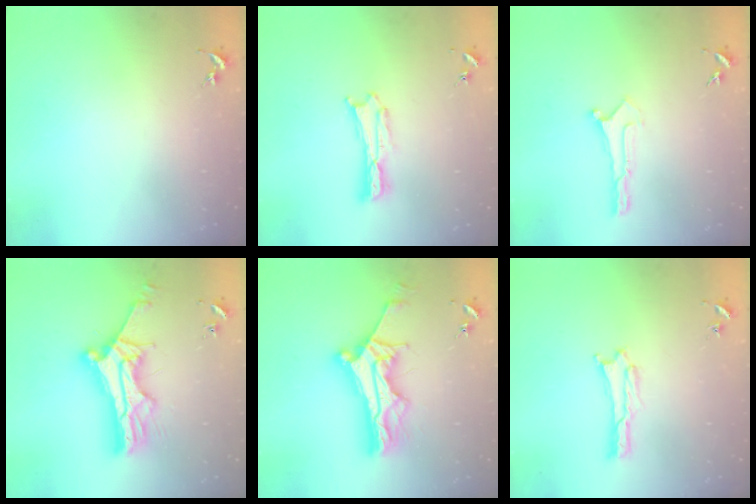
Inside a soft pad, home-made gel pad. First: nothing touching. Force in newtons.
{"total": 0.6, "press": 0.6, "slide": 0.2}
{"total": 0.0}
{"total": 11.6, "press": 11.6, "slide": 1.1}
{"total": 11.4, "press": 11.4, "slide": 1.0}
{"total": 1.7, "press": 1.7, "slide": 0.1}